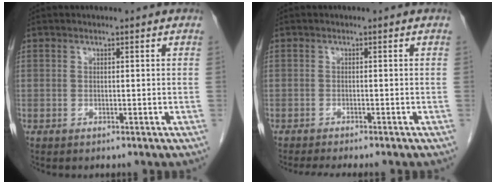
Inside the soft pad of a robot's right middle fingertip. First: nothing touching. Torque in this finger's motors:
{"motor_torque": [0.54, -0.34, 0.09, 0.01]}